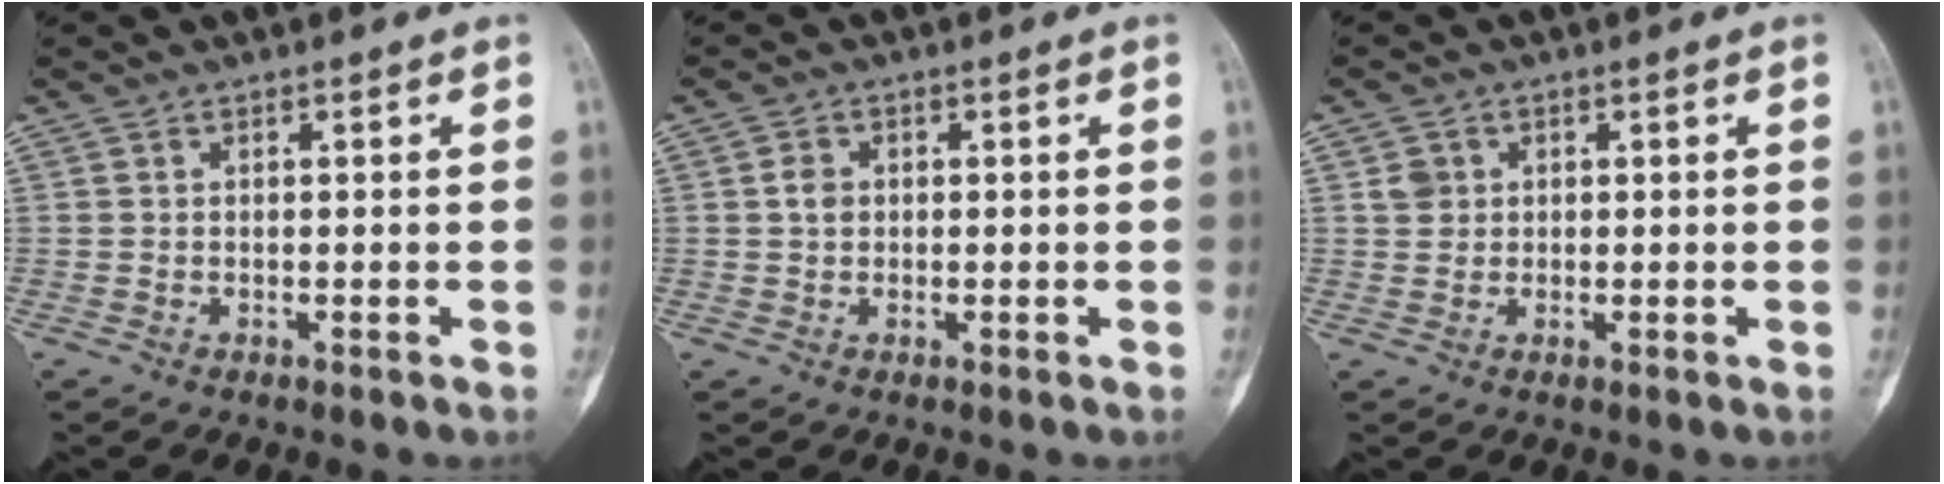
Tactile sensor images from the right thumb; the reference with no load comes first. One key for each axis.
{"total": 2.5, "fx": 0.4, "fy": 2.1, "fz": 1.4, "tx": -0.017, "ty": 0.003, "tz": 0.006}
{"total": 2.7, "fx": 0.8, "fy": 2.4, "fz": 0.8, "tx": -0.001, "ty": -0.001, "tz": 0.015}